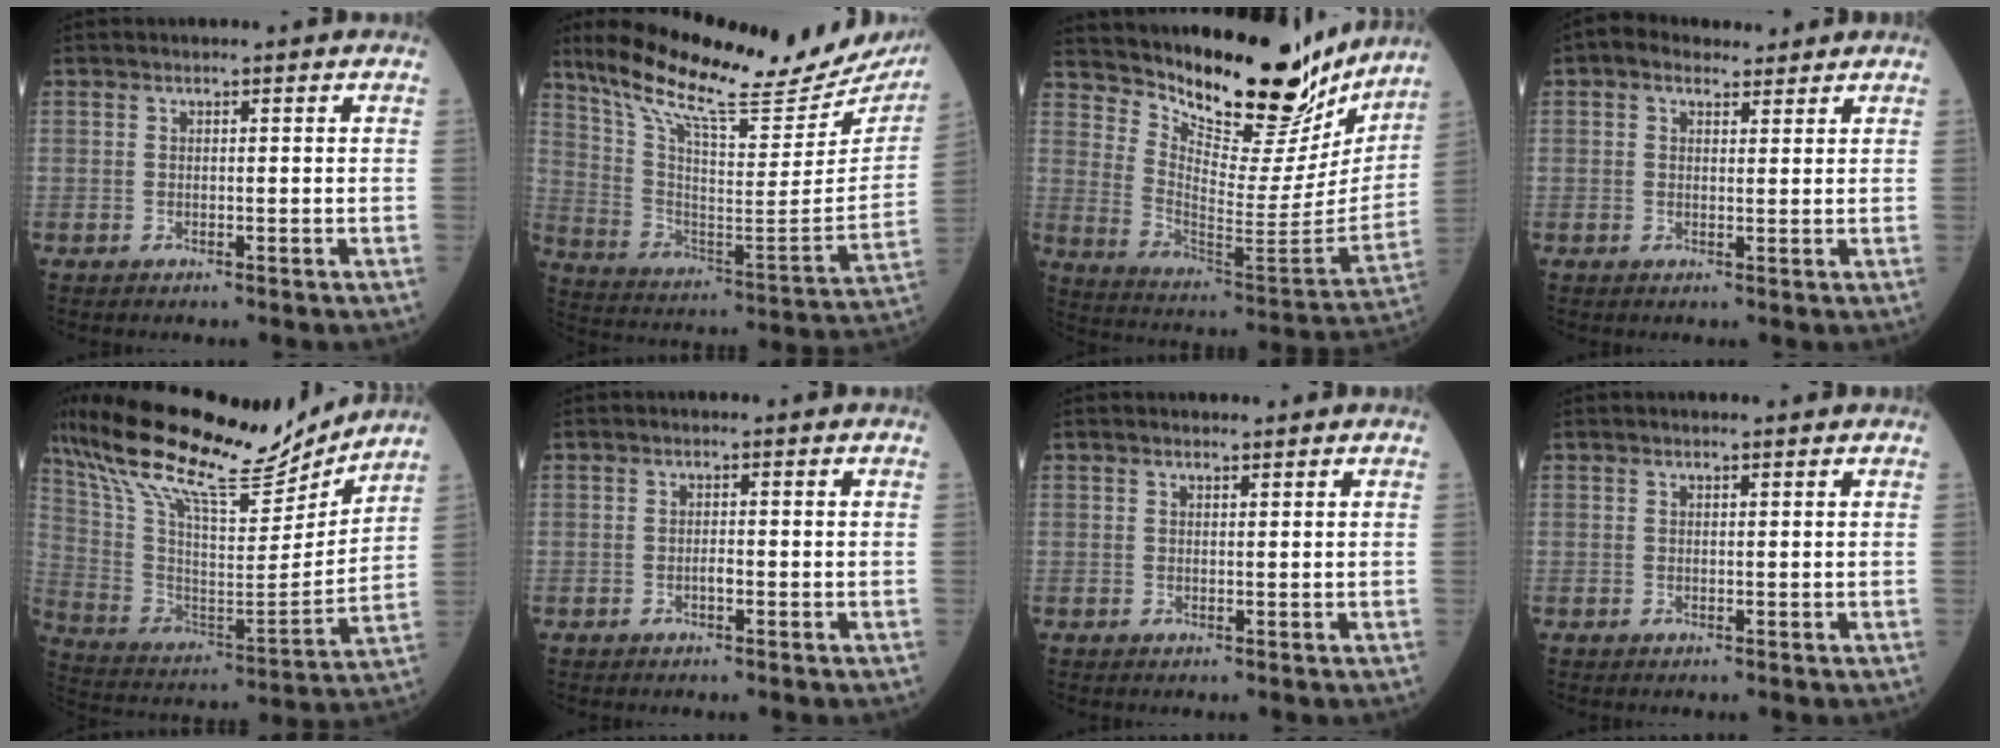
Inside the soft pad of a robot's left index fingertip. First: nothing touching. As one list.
[{"total": 28.8, "force": [24.5, 3.6, 14.7], "torque": [-0.254, -0.071, 0.352]}, {"total": 21.7, "force": [19.2, 5.5, 8.5], "torque": [-0.136, -0.054, 0.281]}, {"total": 3.9, "force": [2.8, 2.2, 1.6], "torque": [-0.036, 0.028, 0.049]}, {"total": 24.7, "force": [20.5, 4.9, 12.9], "torque": [-0.245, 0.005, 0.341]}, {"total": 0.9, "force": [-0.4, 0.2, 0.7], "torque": [-0.014, 0.002, -0.007]}, {"total": 1.3, "force": [1.2, 0.2, 0.4], "torque": [-0.010, 0.009, 0.021]}, {"total": 0.7, "force": [0.7, -0.1, 0.3], "torque": [-0.009, 0.003, 0.012]}]